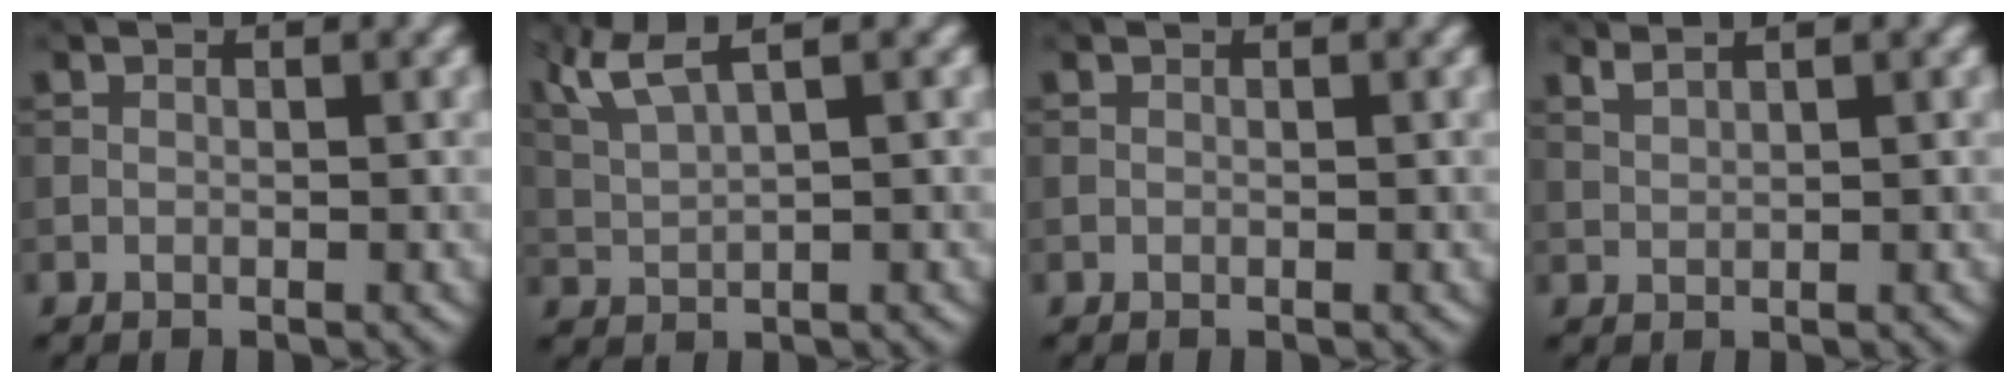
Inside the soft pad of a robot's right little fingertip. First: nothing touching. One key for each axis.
{"total": 4.5, "fx": 2.8, "fy": 1.0, "fz": 3.4, "tx": -0.072, "ty": 0.016, "tz": 0.060}
{"total": 0.0}
{"total": 1.8, "fx": 1.5, "fy": 0.4, "fz": 0.9, "tx": -0.015, "ty": 0.002, "tz": 0.023}